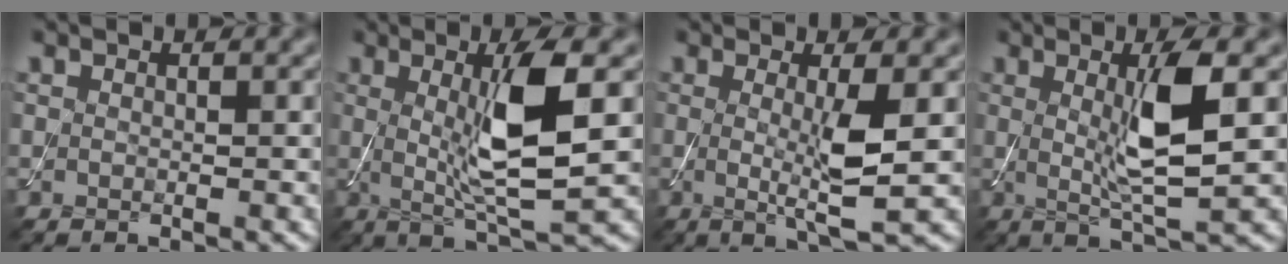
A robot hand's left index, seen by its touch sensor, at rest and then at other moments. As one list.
[{"total": 7.4, "force": [0.7, 1.4, 7.2], "torque": [-0.127, -0.007, 0.017]}, {"total": 4.4, "force": [0.0, 0.6, 4.4], "torque": [-0.082, -0.013, 0.002]}, {"total": 6.0, "force": [0.7, 1.1, 5.8], "torque": [-0.108, -0.007, 0.016]}]